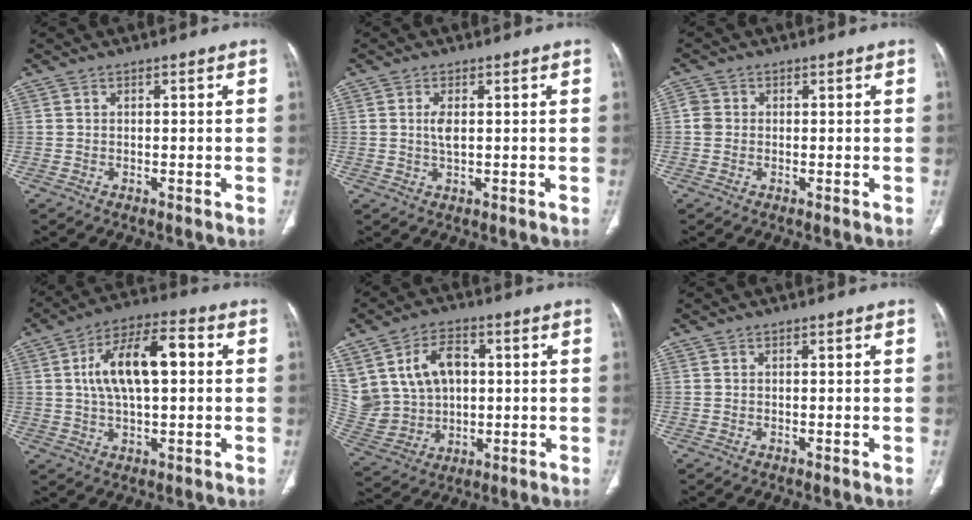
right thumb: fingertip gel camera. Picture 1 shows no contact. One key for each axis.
{"total": 2.5, "fx": 0.4, "fy": 1.1, "fz": 2.3, "tx": -0.047, "ty": -0.002, "tz": 0.011}
{"total": 2.0, "fx": 0.0, "fy": 1.8, "fz": 0.8, "tx": -0.007, "ty": 0.004, "tz": -0.005}
{"total": 14.1, "fx": 2.1, "fy": 6.4, "fz": 12.3, "tx": -0.214, "ty": 0.022, "tz": 0.033}
{"total": 17.3, "fx": 4.1, "fy": 13.2, "fz": 10.5, "tx": -0.203, "ty": 0.013, "tz": 0.100}
{"total": 0.0}